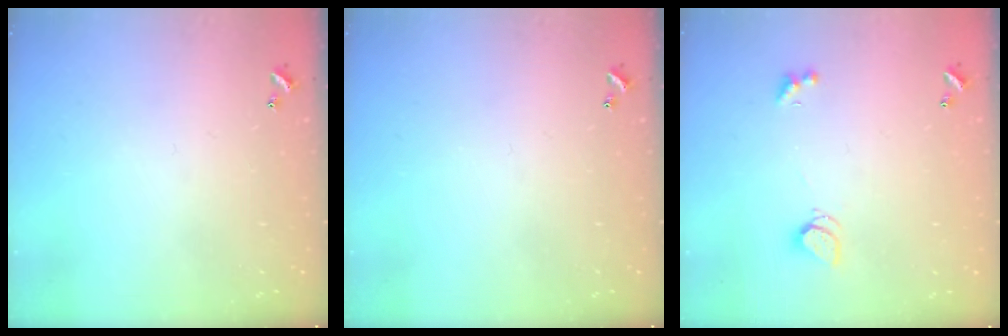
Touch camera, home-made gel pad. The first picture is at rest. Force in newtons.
{"total": 0.0}
{"total": 1.4, "press": 1.4, "slide": 0.5}